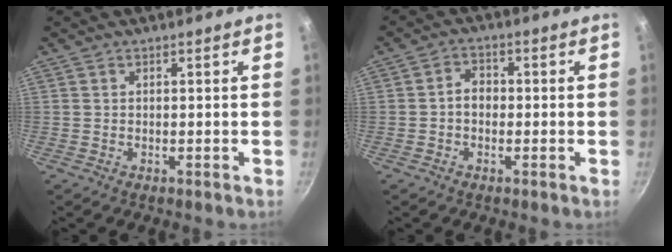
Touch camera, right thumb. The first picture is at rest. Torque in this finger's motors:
{"motor_torque": [0.00, -0.01, 0.01, 0.00, 0.08]}